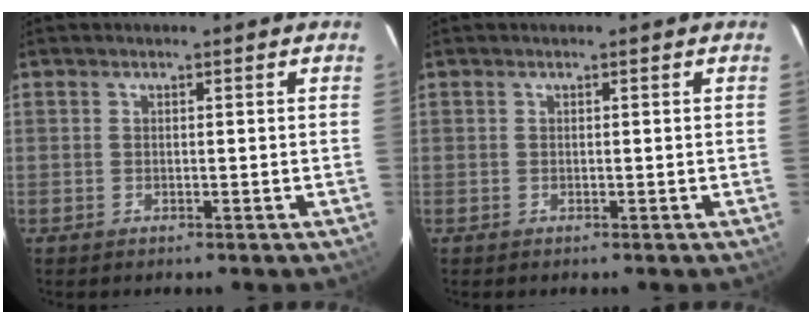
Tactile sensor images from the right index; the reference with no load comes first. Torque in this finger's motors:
{"motor_torque": [0.00, 0.00, 0.00, 0.00]}